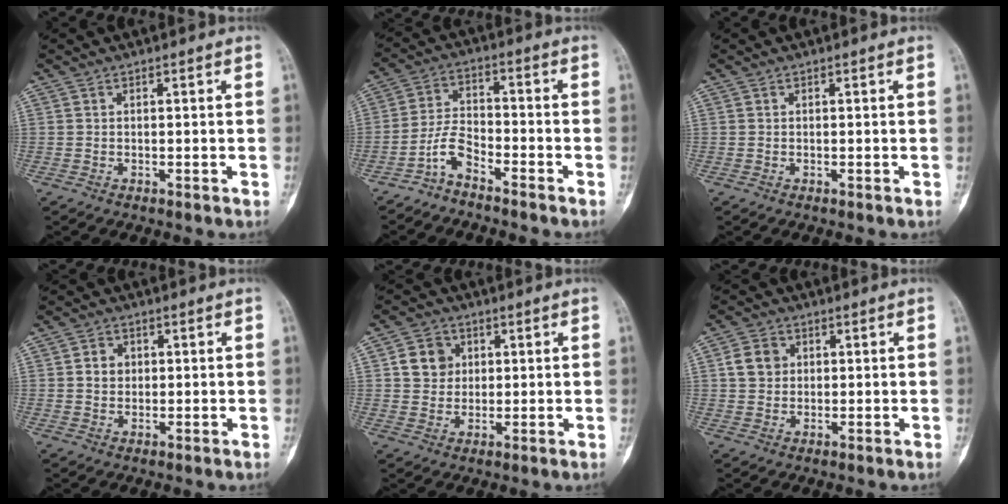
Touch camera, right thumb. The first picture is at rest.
{"total": 5.4, "force": [-4.2, 1.8, 2.9], "torque": [-0.060, 0.042, -0.090]}
{"total": 0.0}
{"total": 3.2, "force": [0.5, 2.8, 1.5], "torque": [-0.005, 0.002, 0.008]}
{"total": 6.1, "force": [1.6, 5.4, 2.3], "torque": [-0.011, -0.001, 0.027]}
{"total": 4.9, "force": [1.1, 4.2, 2.3], "torque": [-0.026, 0.002, 0.017]}